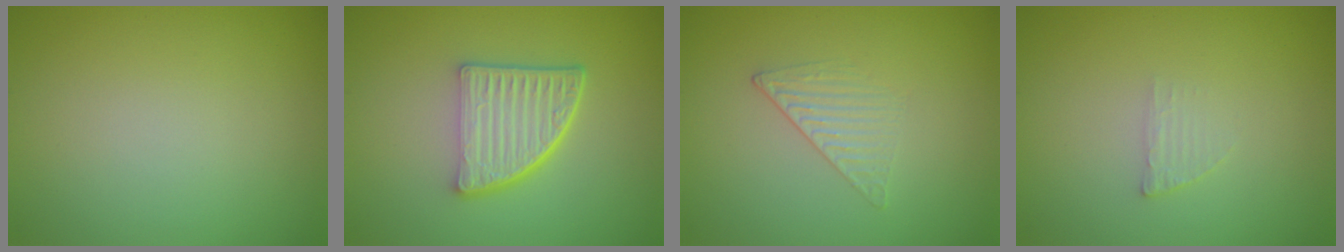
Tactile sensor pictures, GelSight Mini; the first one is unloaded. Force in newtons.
{"total": 5.4, "press": 3.9, "slide": 3.8}
{"total": 1.3, "press": 0.4, "slide": 1.2}
{"total": 1.0, "press": 1.0, "slide": 0.2}